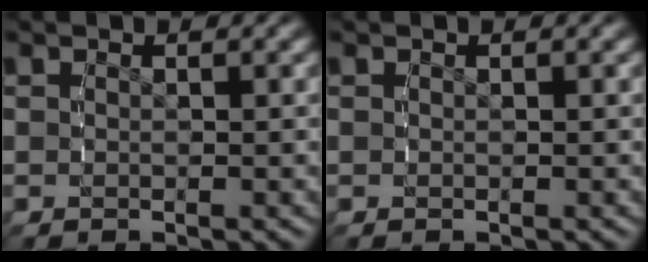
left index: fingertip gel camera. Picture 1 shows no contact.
{"total": 0.0}